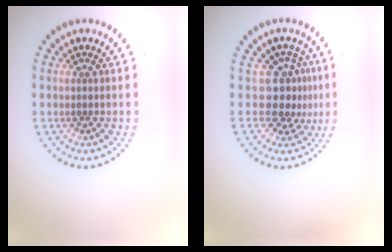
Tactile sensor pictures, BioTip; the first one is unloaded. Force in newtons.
{"total": 3.4, "press": 2.4, "slide": 2.4}